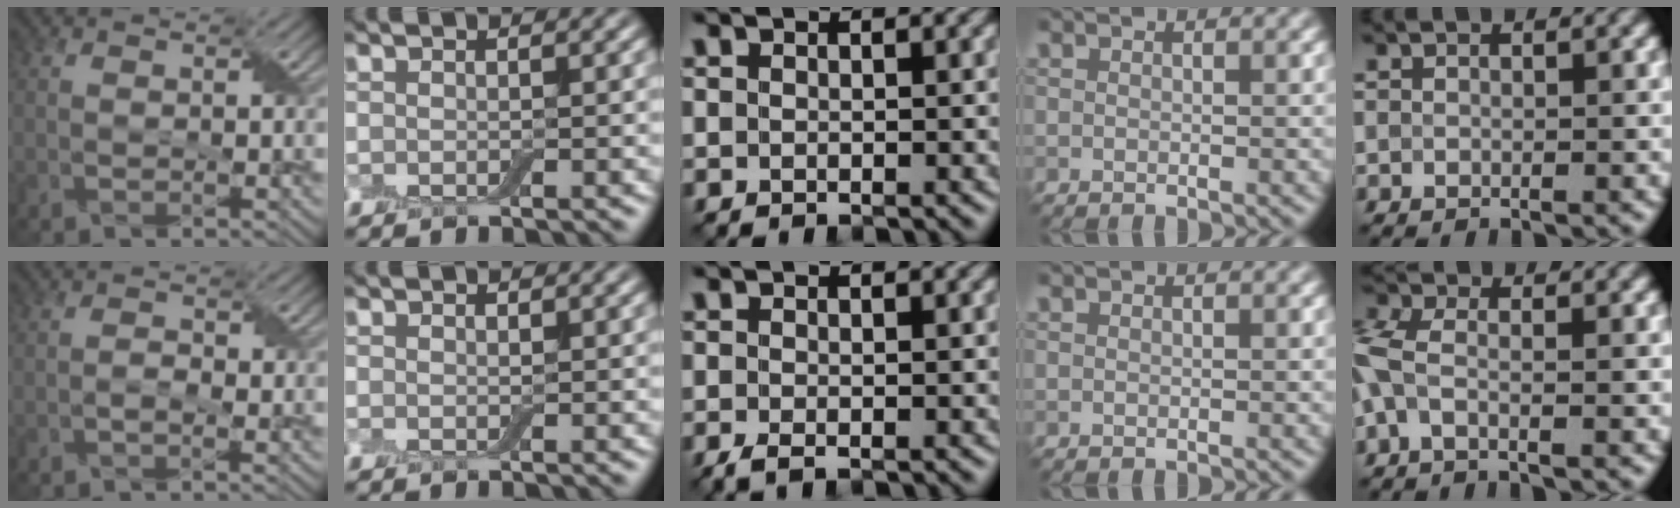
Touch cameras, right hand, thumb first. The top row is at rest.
{"thumb": {"total": 1.3, "force": [-0.5, 0.7, 1.0], "torque": [-0.021, 0.003, -0.009]}, "middle": {"total": 1.2, "force": [-0.8, 0.3, 0.9], "torque": [-0.028, -0.001, -0.020]}, "little": {"total": 3.0, "force": [-0.8, 1.3, 2.6], "torque": [-0.071, 0.002, -0.031]}}